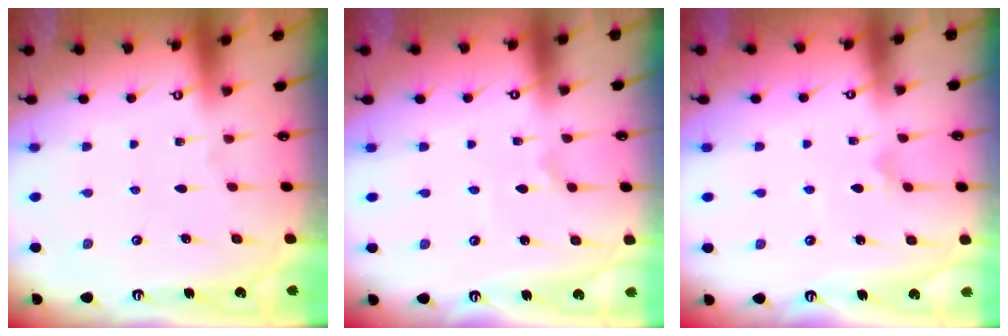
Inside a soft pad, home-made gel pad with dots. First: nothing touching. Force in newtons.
{"total": 0.8, "press": 0.8, "slide": 0.2}
{"total": 4.0, "press": 4.0, "slide": 0.3}